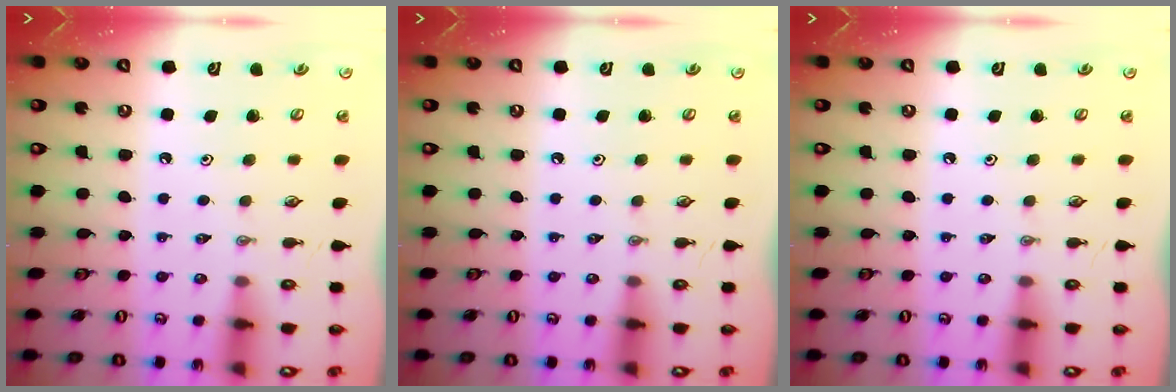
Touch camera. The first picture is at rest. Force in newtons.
{"total": 0.0}
{"total": 0.0}